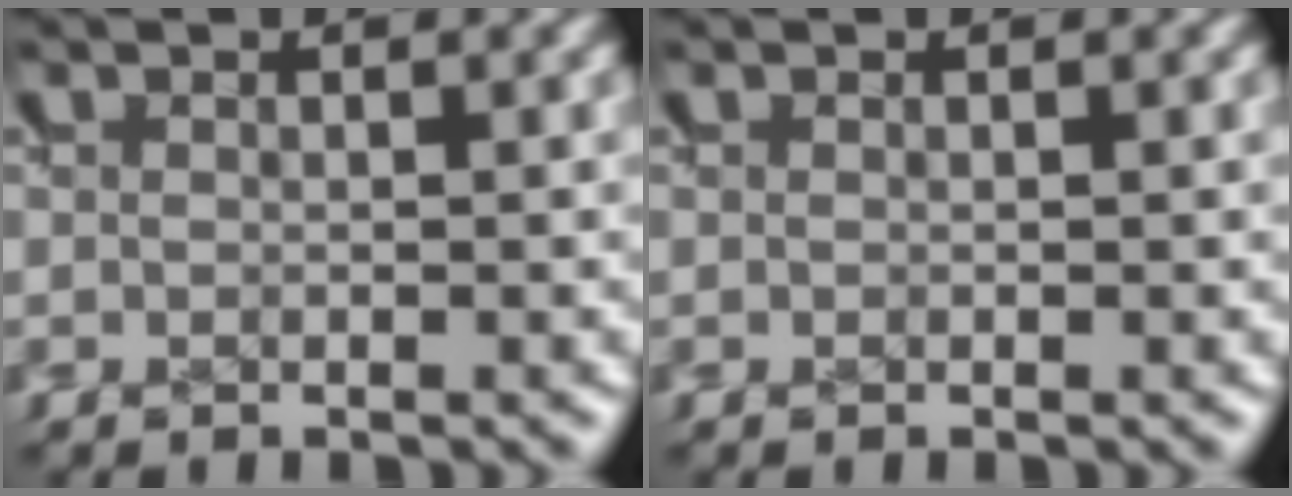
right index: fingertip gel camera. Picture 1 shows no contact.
{"total": 0.0}